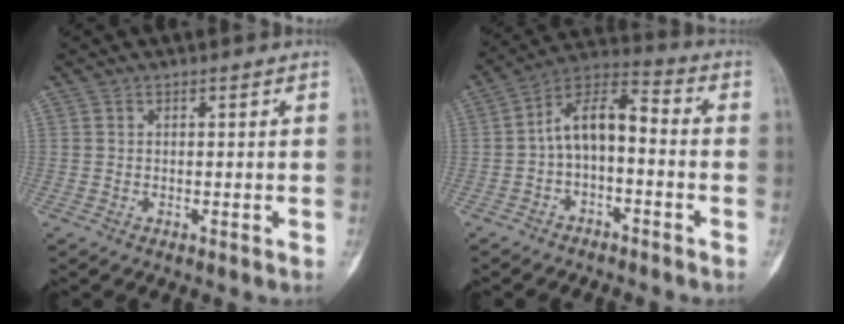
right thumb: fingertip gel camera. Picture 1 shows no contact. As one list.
[{"total": 9.9, "force": [-1.6, 5.3, 8.2], "torque": [-0.132, 0.053, -0.041]}]